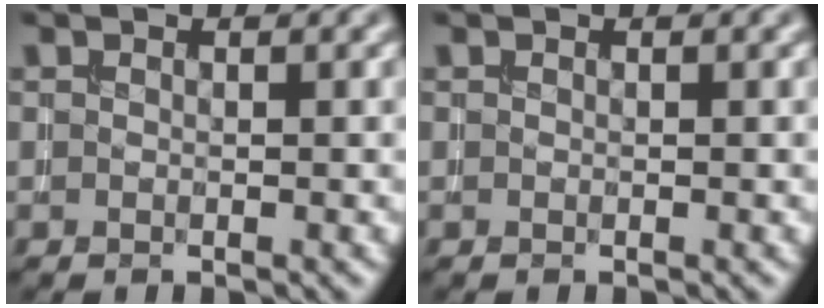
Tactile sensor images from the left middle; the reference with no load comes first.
{"total": 0.0}